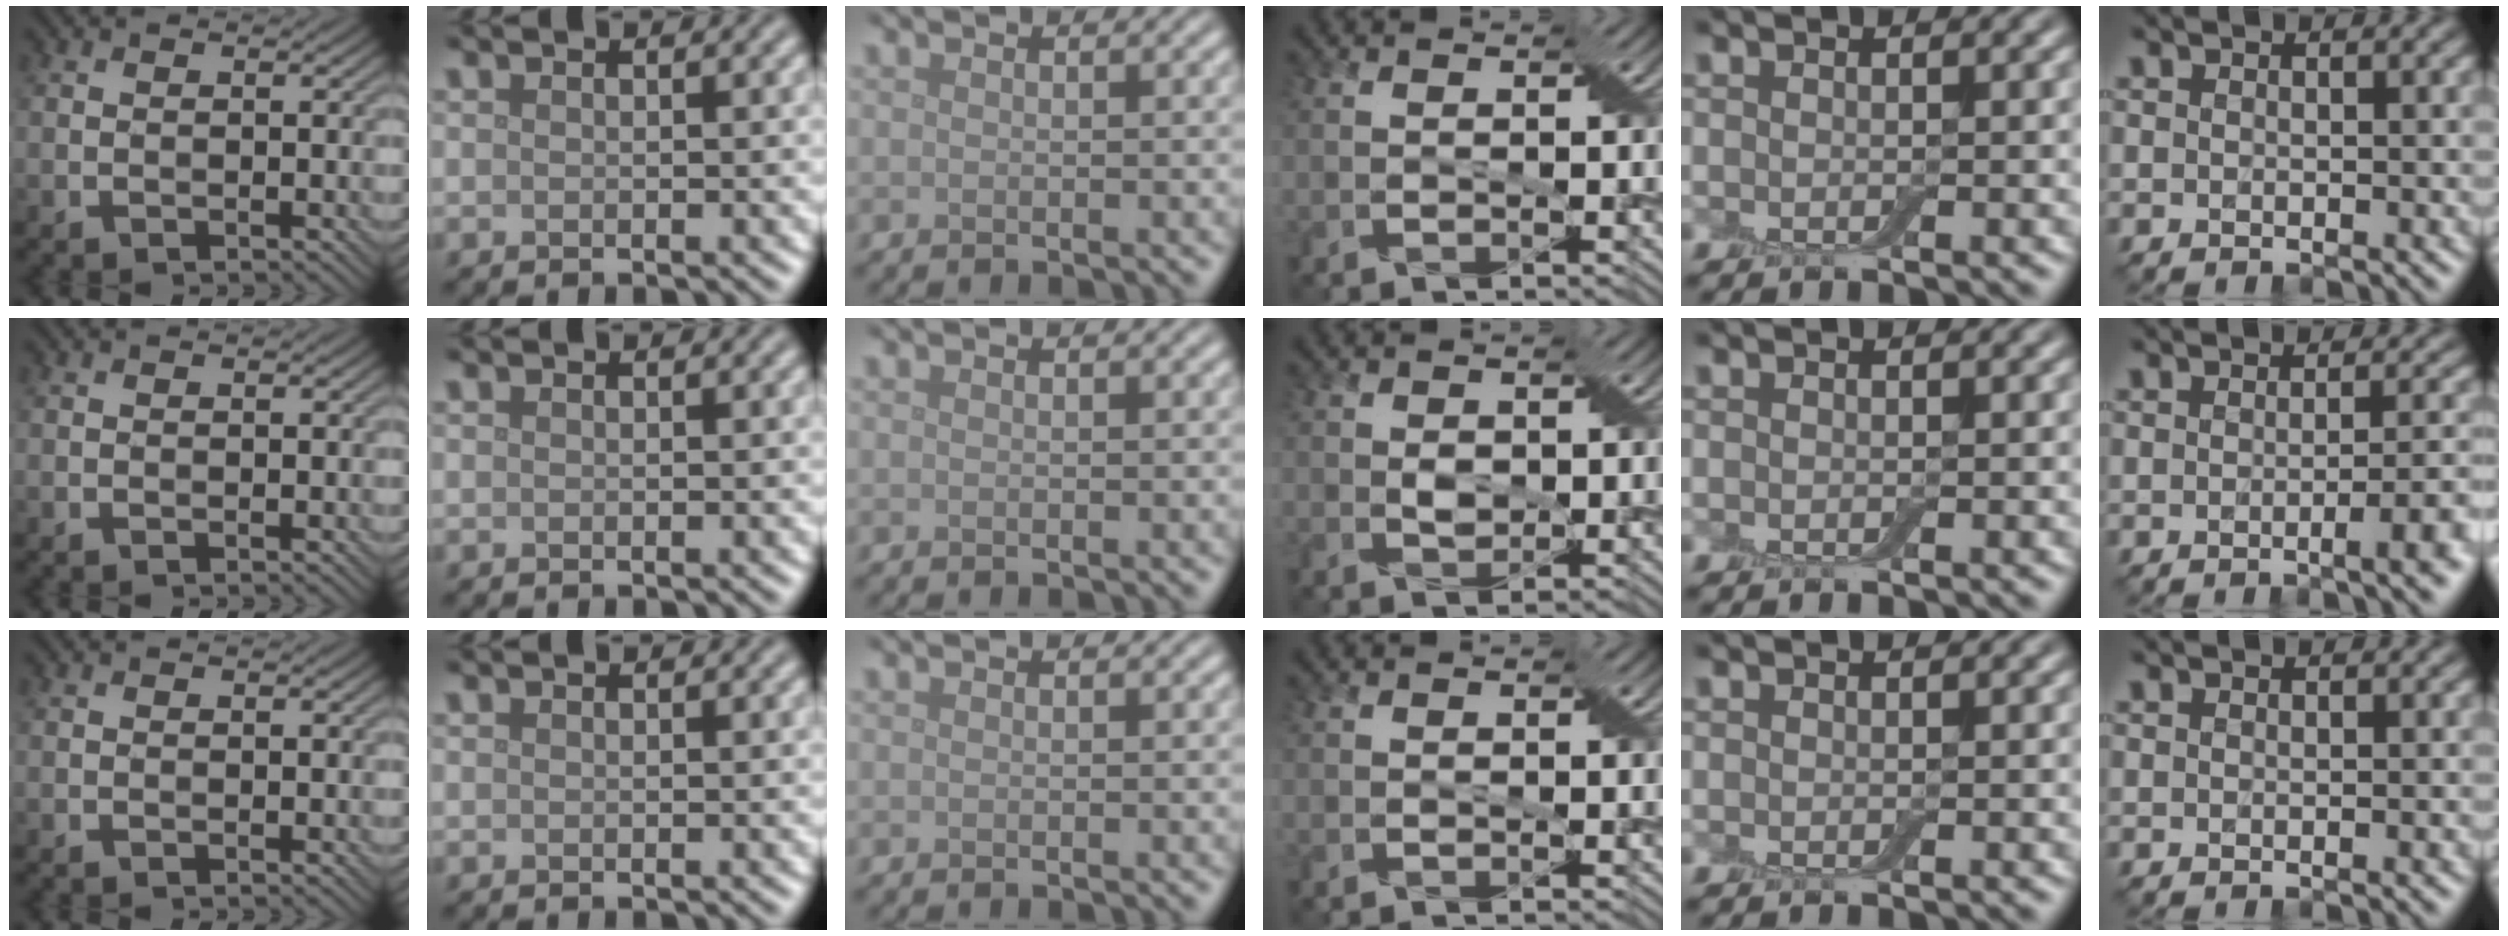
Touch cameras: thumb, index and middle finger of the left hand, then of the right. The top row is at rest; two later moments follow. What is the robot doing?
{"motion": "extract", "object": "backpack"}